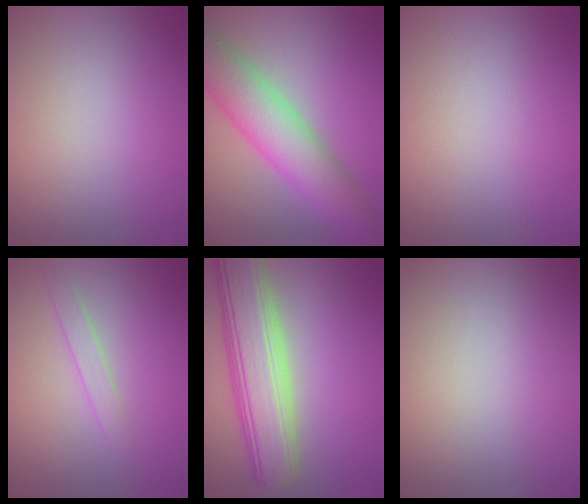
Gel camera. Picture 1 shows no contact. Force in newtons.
{"total": 7.0, "press": 7.0, "slide": 0.2}
{"total": 0.0}
{"total": 1.3, "press": 1.3, "slide": 0.0}
{"total": 8.8, "press": 8.7, "slide": 0.9}
{"total": 0.0}